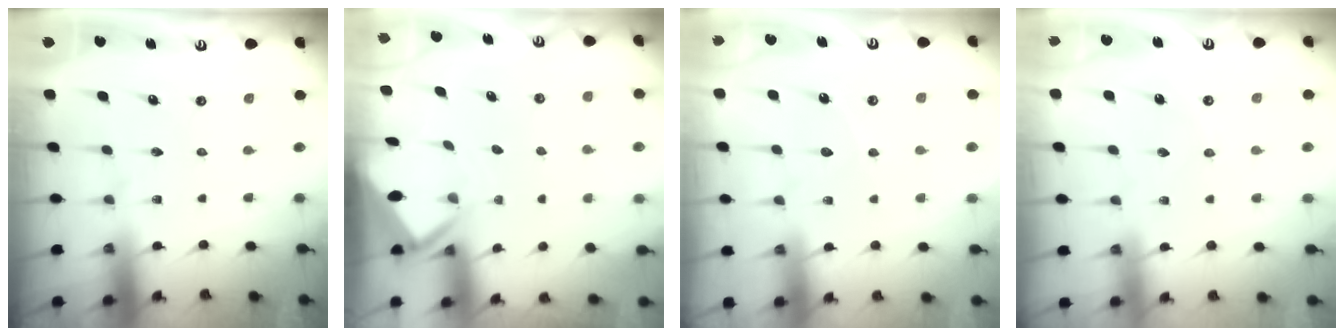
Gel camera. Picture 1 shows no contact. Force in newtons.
{"total": 3.3, "press": 3.3, "slide": 0.3}
{"total": 4.0, "press": 4.0, "slide": 0.4}
{"total": 1.7, "press": 1.7, "slide": 0.3}